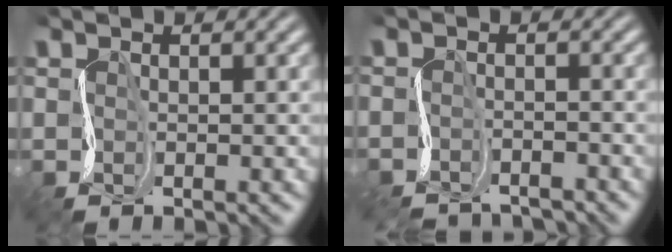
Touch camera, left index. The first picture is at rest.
{"total": 3.5, "force": [-3.5, 0.2, 0.0], "torque": [-0.005, -0.006, -0.065]}